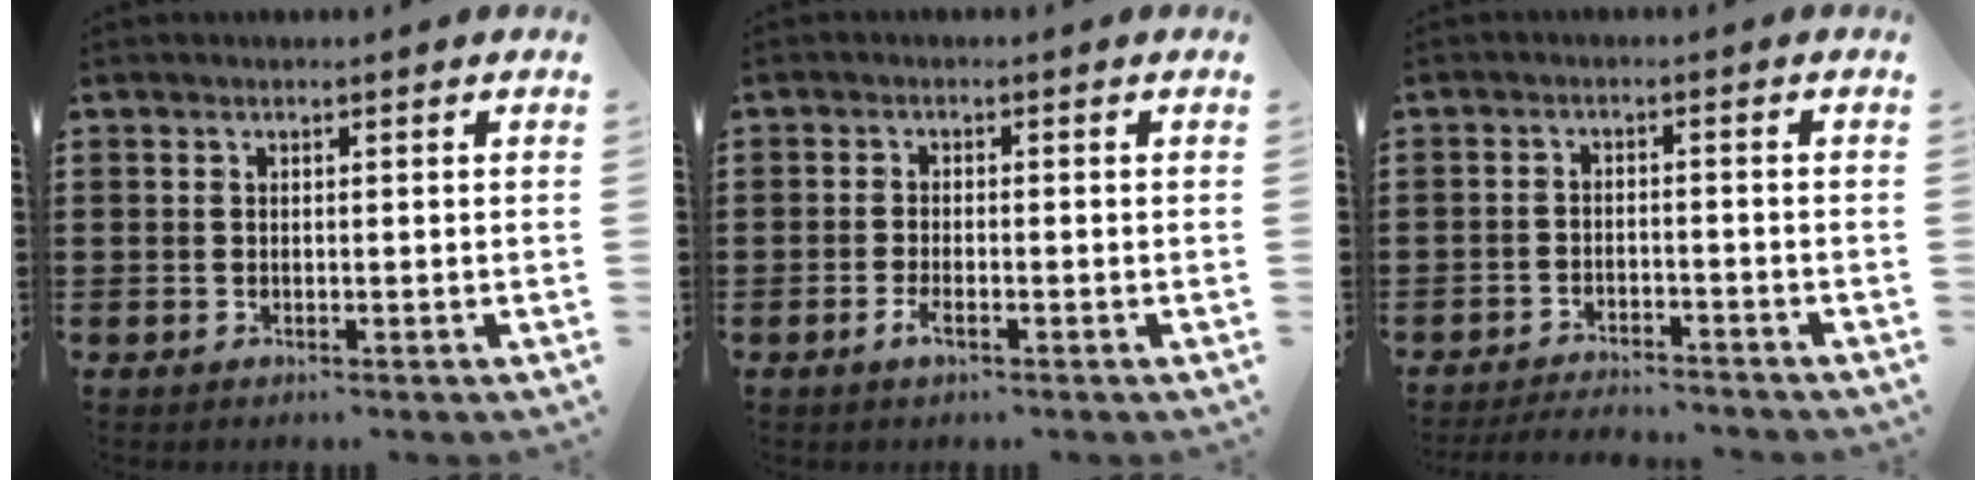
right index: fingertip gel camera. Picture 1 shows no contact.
{"total": 2.1, "force": [-1.2, 0.6, 1.6], "torque": [-0.042, -0.006, -0.026]}
{"total": 3.4, "force": [-3.4, 0.0, -0.1], "torque": [-0.004, -0.001, -0.071]}